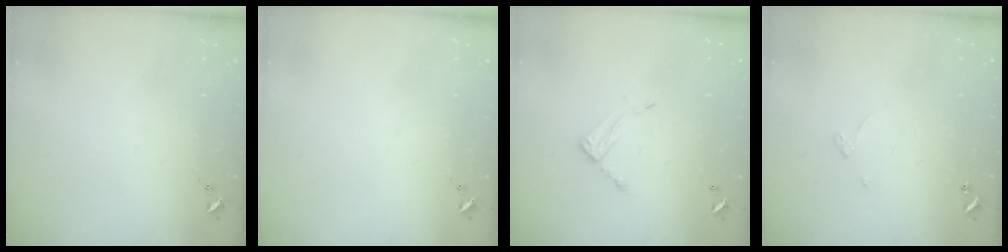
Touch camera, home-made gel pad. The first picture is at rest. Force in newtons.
{"total": 0.0}
{"total": 7.3, "press": 7.3, "slide": 0.3}
{"total": 2.6, "press": 2.6, "slide": 0.2}